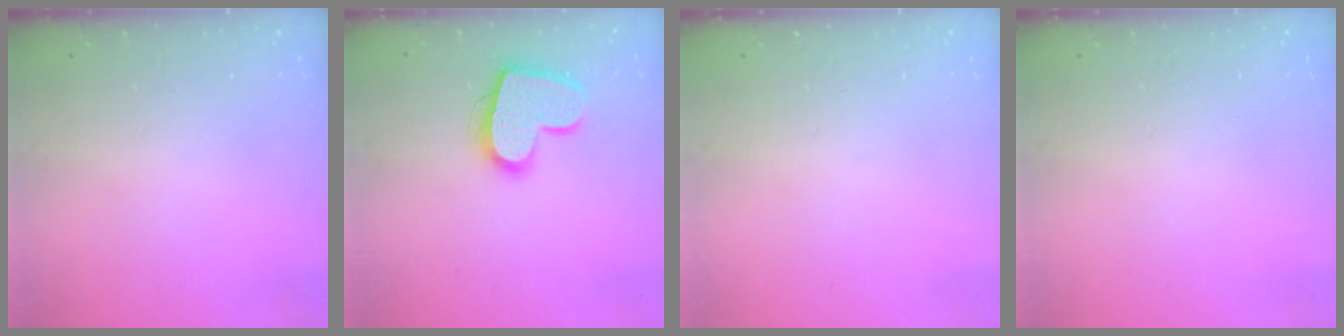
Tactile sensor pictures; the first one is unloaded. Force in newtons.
{"total": 16.5, "press": 16.4, "slide": 1.2}
{"total": 0.0}
{"total": 0.0}